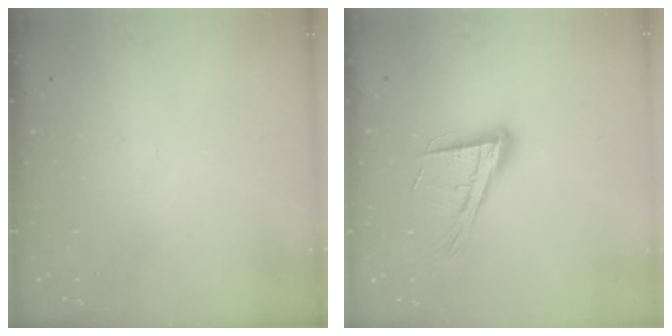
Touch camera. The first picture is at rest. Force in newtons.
{"total": 16.0, "press": 15.5, "slide": 4.0}